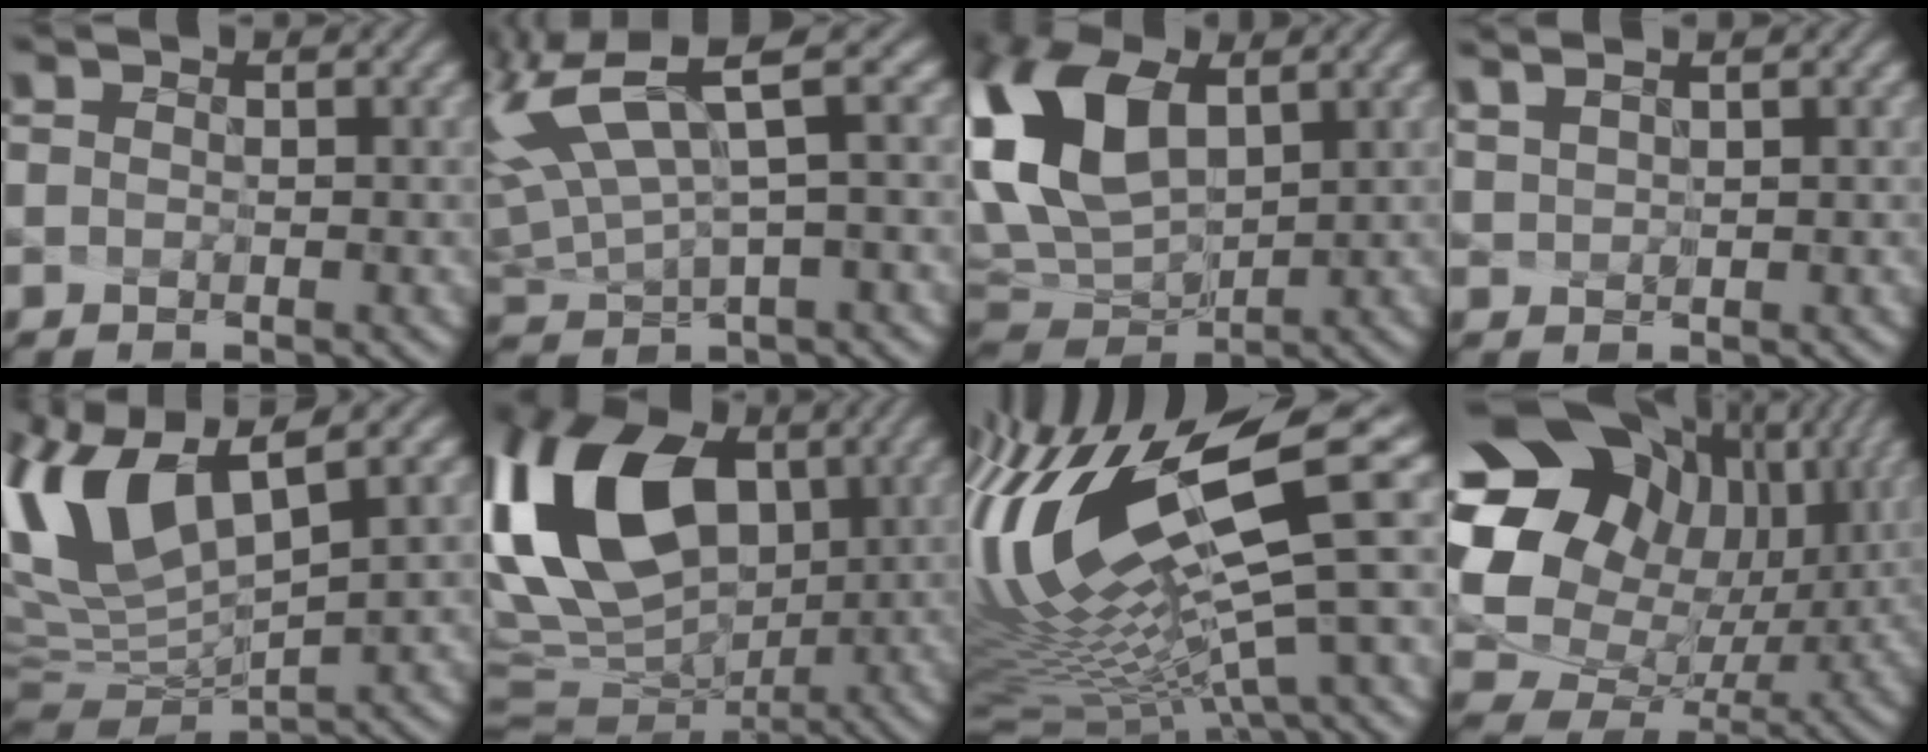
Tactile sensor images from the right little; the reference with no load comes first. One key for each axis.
{"total": 6.7, "fx": 2.9, "fy": 0.7, "fz": 6.0, "tx": -0.161, "ty": -0.003, "tz": 0.089}
{"total": 10.7, "fx": 2.5, "fy": 6.4, "fz": 8.2, "tx": -0.227, "ty": -0.008, "tz": 0.076}
{"total": 1.2, "fx": 0.9, "fy": -0.6, "fz": -0.5, "tx": -0.018, "ty": -0.015, "tz": 0.048}
{"total": 8.8, "fx": 3.8, "fy": 2.8, "fz": 7.4, "tx": -0.188, "ty": -0.009, "tz": 0.105}
{"total": 14.3, "fx": 2.0, "fy": 9.5, "fz": 10.5, "tx": -0.235, "ty": -0.011, "tz": 0.067}
{"total": 14.9, "fx": 0.9, "fy": 3.0, "fz": 14.6, "tx": -0.302, "ty": -0.019, "tz": 0.066}
{"total": 16.5, "fx": 5.1, "fy": 12.9, "fz": 8.9, "tx": -0.227, "ty": 0.000, "tz": 0.135}